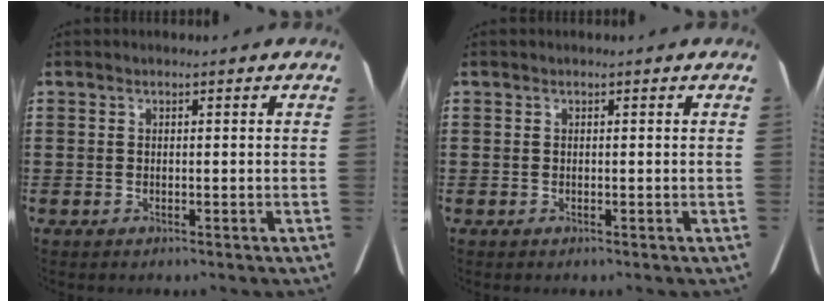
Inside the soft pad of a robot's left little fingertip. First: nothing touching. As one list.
[{"total": 0.0}]